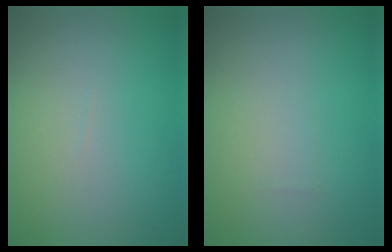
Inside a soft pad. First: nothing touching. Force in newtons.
{"total": 0.0}